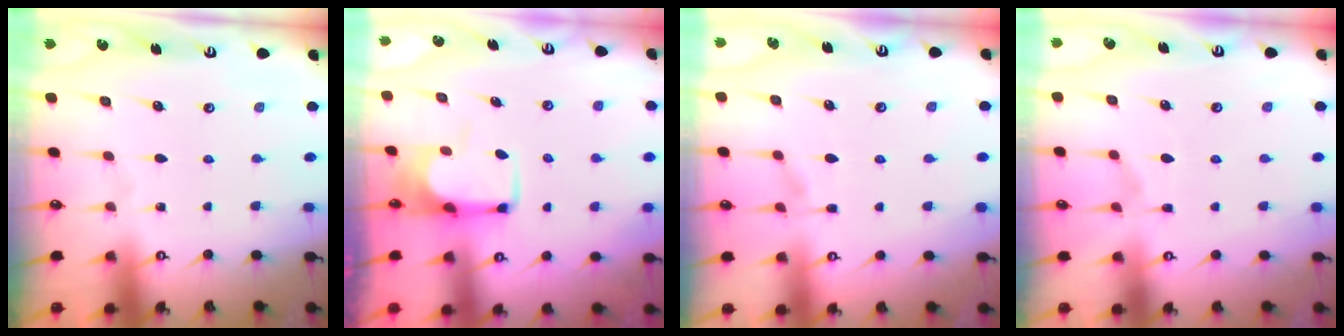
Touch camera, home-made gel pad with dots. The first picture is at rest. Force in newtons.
{"total": 3.2, "press": 3.1, "slide": 0.4}
{"total": 1.3, "press": 0.3, "slide": 1.2}
{"total": 7.5, "press": 7.4, "slide": 1.5}